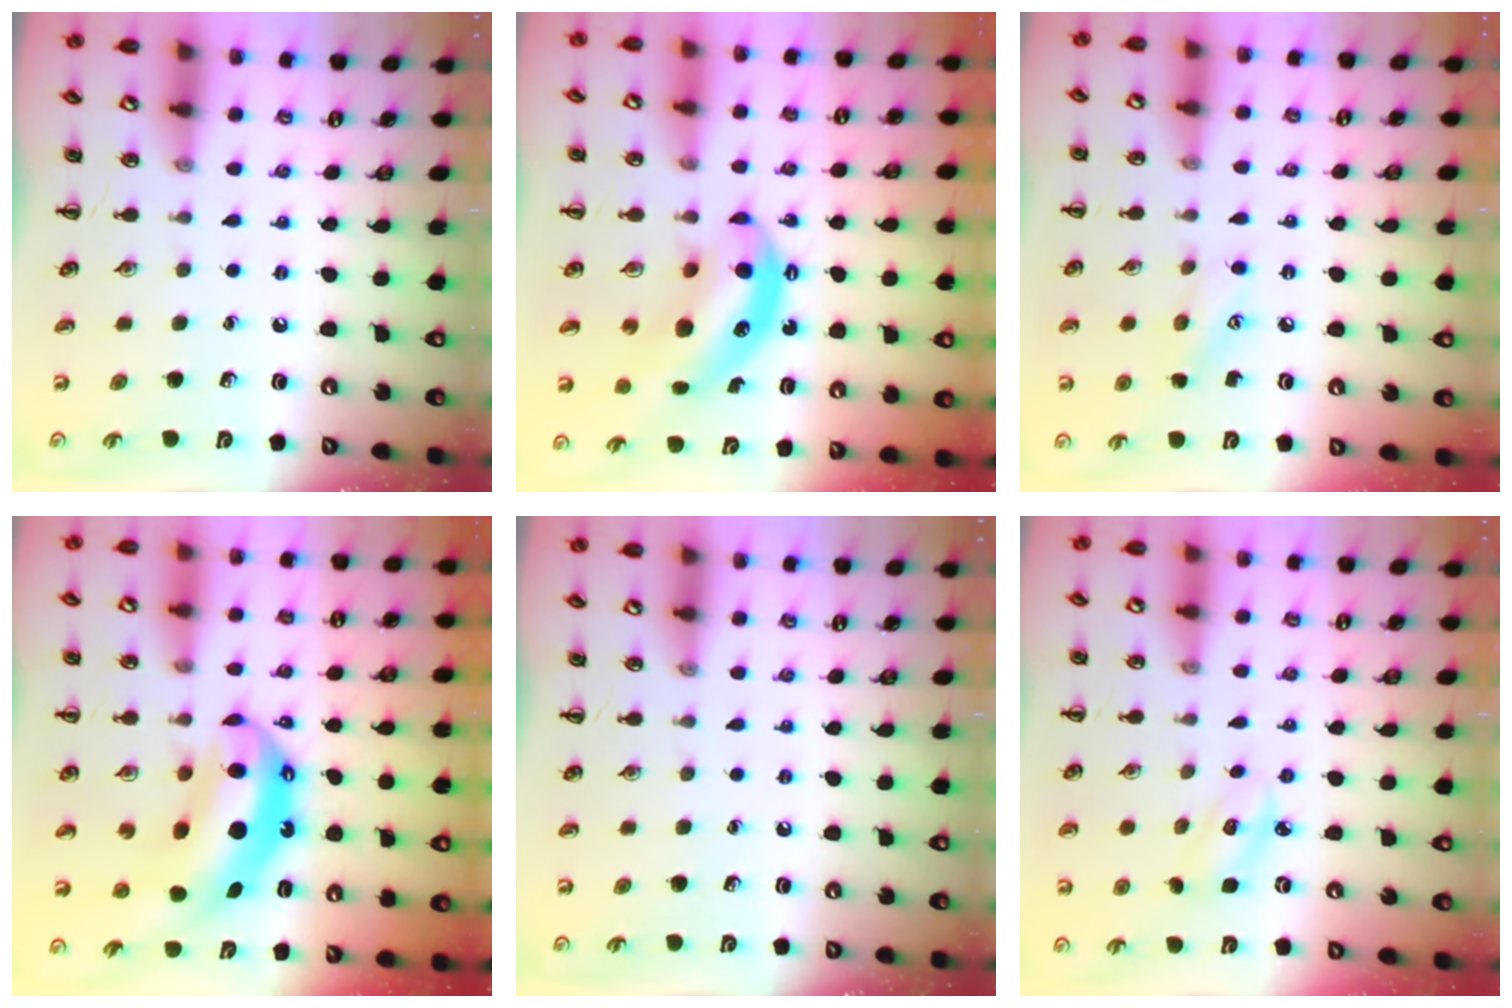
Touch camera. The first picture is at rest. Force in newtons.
{"total": 9.3, "press": 9.0, "slide": 2.3}
{"total": 6.5, "press": 6.4, "slide": 1.2}
{"total": 10.9, "press": 10.7, "slide": 2.5}
{"total": 0.0}
{"total": 2.6, "press": 2.5, "slide": 0.6}